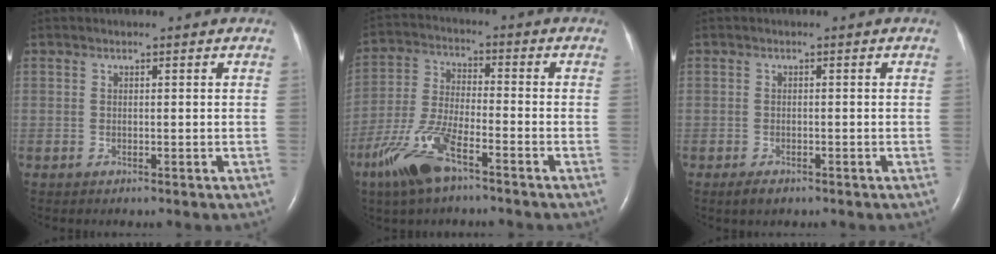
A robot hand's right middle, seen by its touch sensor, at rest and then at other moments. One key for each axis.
{"total": 10.4, "fx": -6.5, "fy": 2.5, "fz": 7.7, "tx": -0.175, "ty": -0.012, "tz": -0.128}
{"total": 1.8, "fx": -1.3, "fy": 0.8, "fz": 1.1, "tx": -0.026, "ty": -0.002, "tz": -0.017}